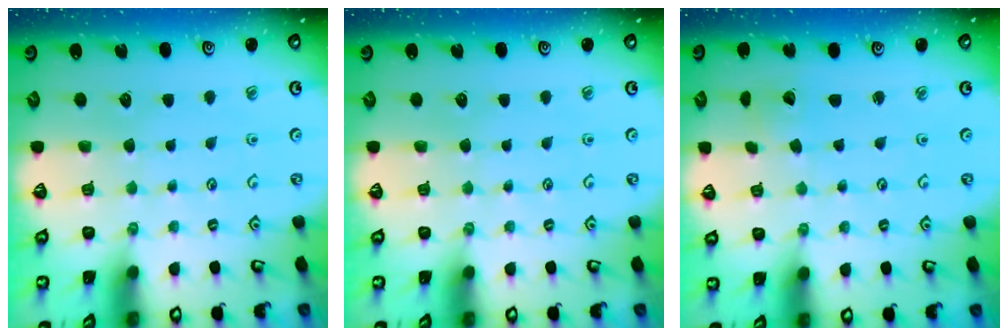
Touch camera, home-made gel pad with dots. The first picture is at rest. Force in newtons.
{"total": 0.0}
{"total": 1.5, "press": 1.5, "slide": 0.0}